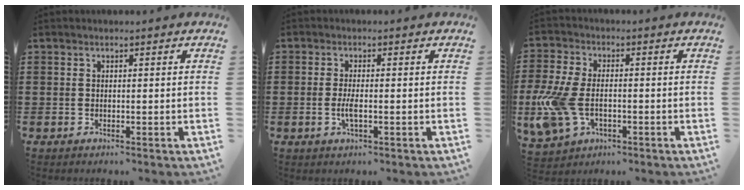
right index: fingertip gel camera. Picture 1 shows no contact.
{"total": 2.4, "force": [-0.5, 0.3, 2.3], "torque": [-0.046, -0.005, -0.010]}
{"total": 8.3, "force": [-2.0, 4.9, 6.4], "torque": [-0.164, 0.000, -0.042]}